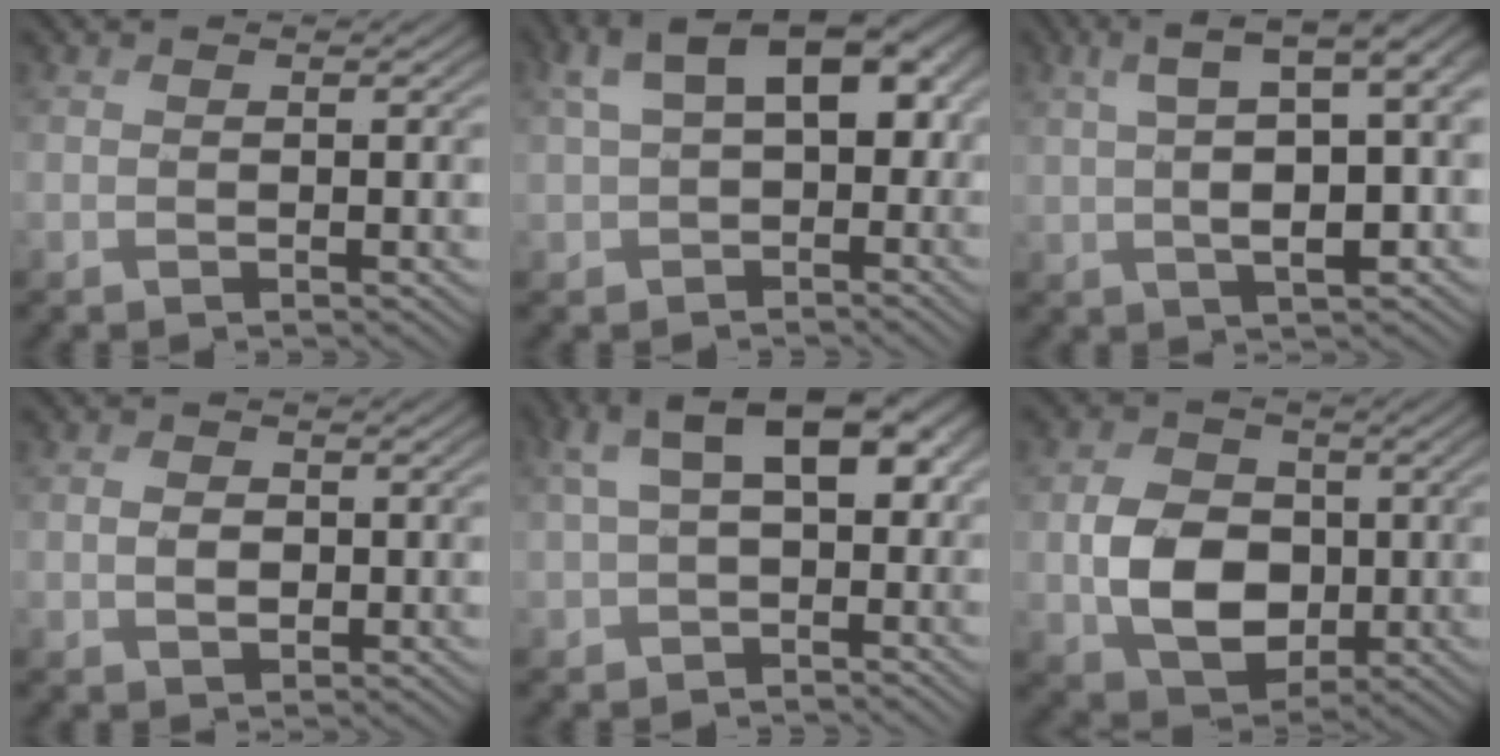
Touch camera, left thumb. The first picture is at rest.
{"total": 10.6, "force": [1.4, 7.2, 7.7], "torque": [-0.152, -0.010, 0.032]}
{"total": 10.3, "force": [1.4, 4.2, 9.3], "torque": [-0.176, 0.009, 0.024]}
{"total": 2.0, "force": [-0.2, 1.6, 1.1], "torque": [-0.025, -0.004, -0.003]}
{"total": 9.3, "force": [1.3, 6.1, 6.9], "torque": [-0.141, -0.002, 0.024]}
{"total": 8.5, "force": [-0.8, 6.7, 5.2], "torque": [-0.115, -0.011, -0.018]}